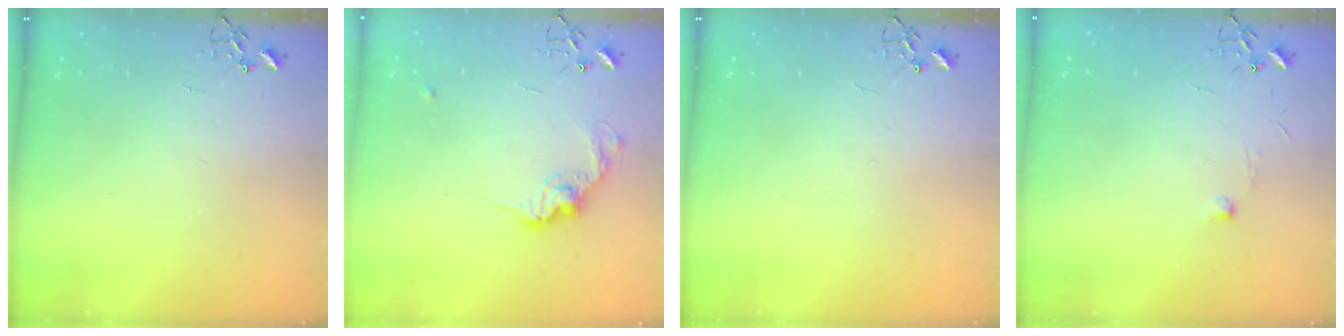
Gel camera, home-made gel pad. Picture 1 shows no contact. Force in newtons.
{"total": 11.8, "press": 11.8, "slide": 0.6}
{"total": 0.0}
{"total": 4.4, "press": 4.3, "slide": 0.6}